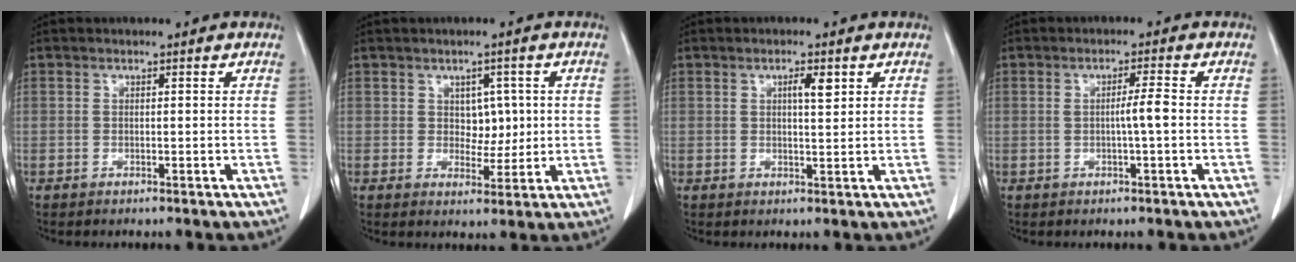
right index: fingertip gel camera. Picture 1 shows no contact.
{"total": 3.9, "force": [0.7, 2.7, 2.7], "torque": [-0.030, 0.001, 0.017]}
{"total": 2.5, "force": [1.1, 0.5, 2.2], "torque": [-0.039, -0.001, 0.017]}
{"total": 2.8, "force": [-0.2, -0.2, 2.8], "torque": [-0.045, 0.000, -0.003]}